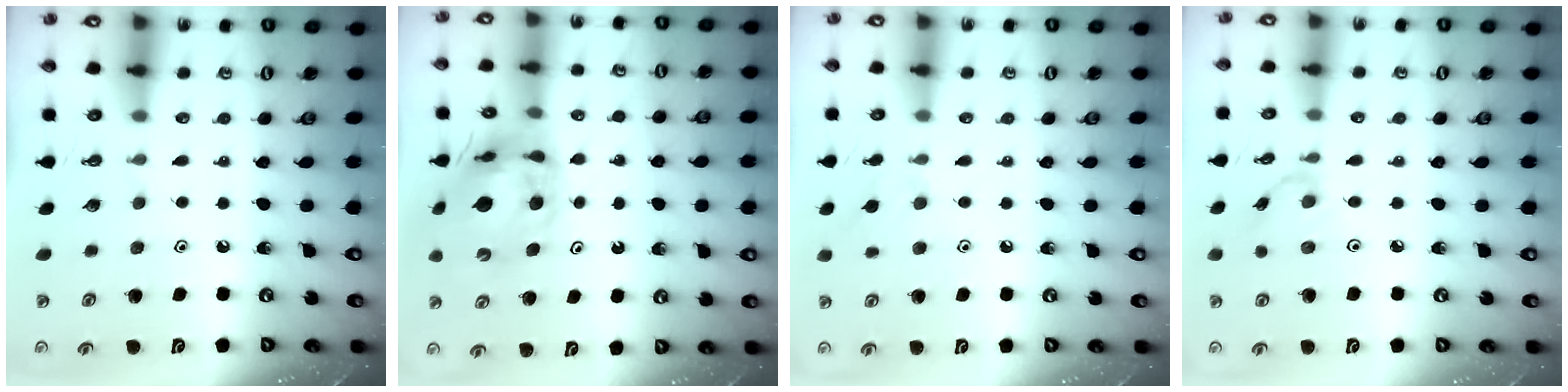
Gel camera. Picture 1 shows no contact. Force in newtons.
{"total": 15.4, "press": 15.3, "slide": 1.9}
{"total": 6.6, "press": 6.5, "slide": 0.8}
{"total": 3.0, "press": 3.0, "slide": 0.5}